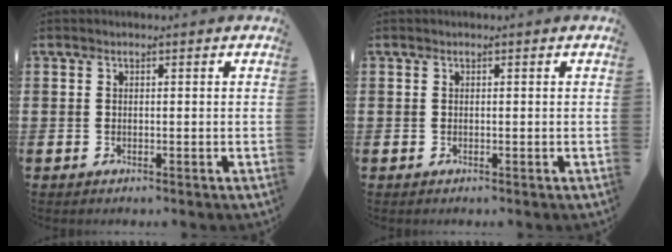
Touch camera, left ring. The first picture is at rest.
{"total": 0.0}